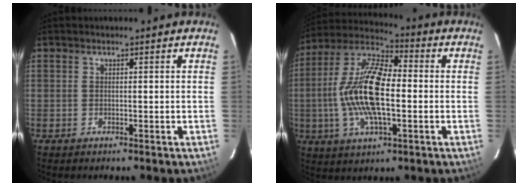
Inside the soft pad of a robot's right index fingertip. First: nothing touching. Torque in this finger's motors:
{"motor_torque": [2.14, 0.00, 1.05, 0.21]}